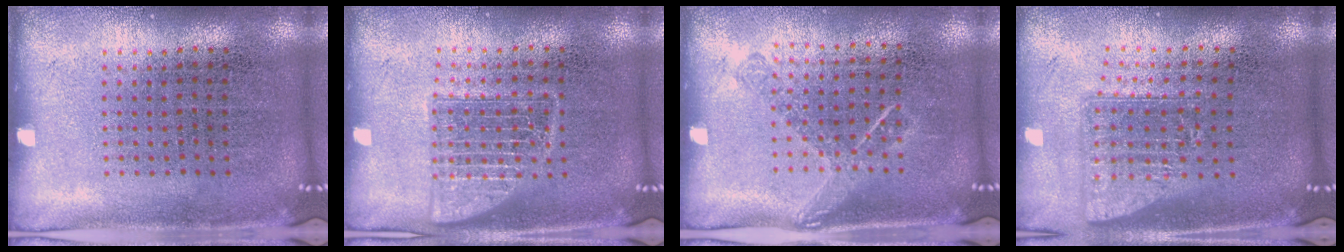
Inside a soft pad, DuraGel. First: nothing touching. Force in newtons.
{"total": 2.6, "press": 2.5, "slide": 0.4}
{"total": 1.3, "press": 1.0, "slide": 0.8}
{"total": 1.6, "press": 1.2, "slide": 1.0}